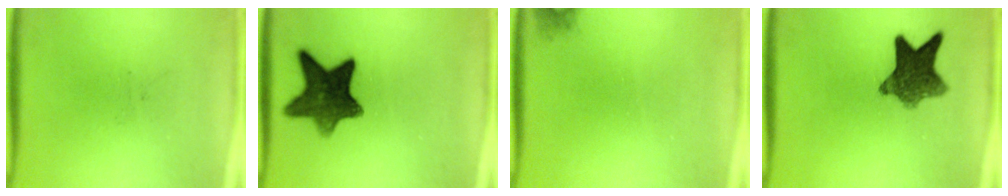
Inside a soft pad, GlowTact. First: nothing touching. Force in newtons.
{"total": 11.1}
{"total": 1.1}
{"total": 9.0}